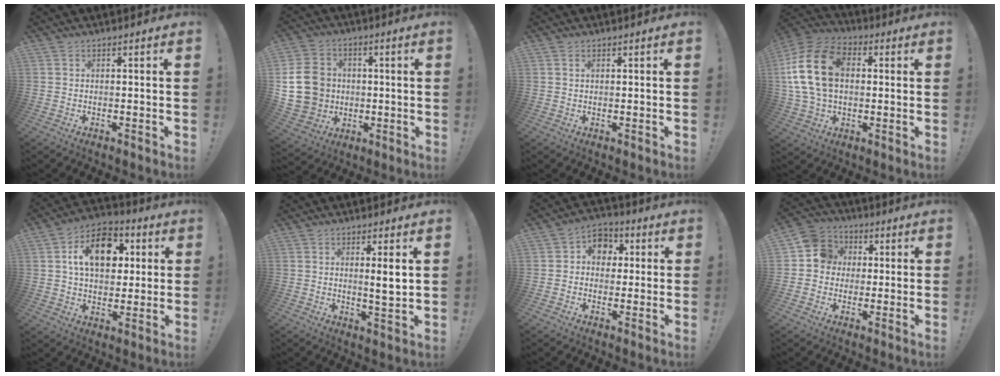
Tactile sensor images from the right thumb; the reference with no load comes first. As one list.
[{"total": 14.6, "force": [0.3, 12.9, 6.8], "torque": [-0.115, 0.011, 0.014]}, {"total": 0.7, "force": [0.3, 0.3, 0.5], "torque": [-0.004, -0.002, 0.005]}, {"total": 19.8, "force": [3.4, 13.8, 13.9], "torque": [-0.254, 0.011, 0.065]}, {"total": 15.9, "force": [5.1, 10.9, 10.4], "torque": [-0.145, -0.007, 0.092]}, {"total": 5.3, "force": [1.6, 0.3, 5.0], "torque": [-0.073, -0.016, 0.018]}, {"total": 8.1, "force": [1.2, 7.2, 3.4], "torque": [-0.034, 0.001, 0.025]}, {"total": 9.5, "force": [0.9, 9.0, 2.9], "torque": [-0.030, 0.012, 0.022]}]